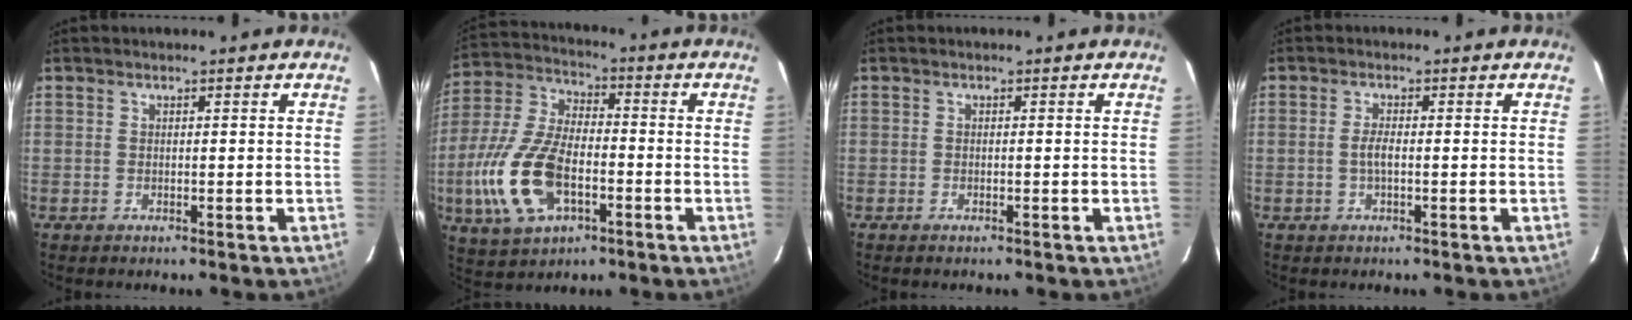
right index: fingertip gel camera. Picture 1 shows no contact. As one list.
[{"total": 17.1, "force": [-5.4, 8.8, 13.6], "torque": [-0.312, -0.006, -0.096]}, {"total": 0.6, "force": [-0.5, 0.2, 0.3], "torque": [-0.007, 0.000, -0.010]}, {"total": 2.0, "force": [-0.4, 0.3, 1.9], "torque": [-0.040, 0.002, -0.010]}]